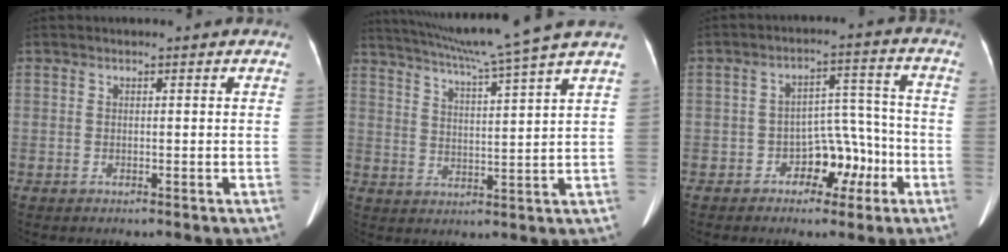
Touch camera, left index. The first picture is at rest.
{"total": 13.4, "force": [11.3, -2.9, 6.6], "torque": [-0.118, -0.015, 0.167]}
{"total": 6.9, "force": [-3.4, 4.1, 4.4], "torque": [-0.063, 0.033, -0.051]}